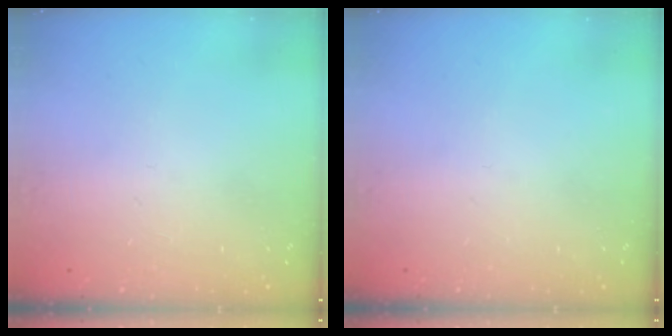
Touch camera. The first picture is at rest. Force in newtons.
{"total": 0.0}